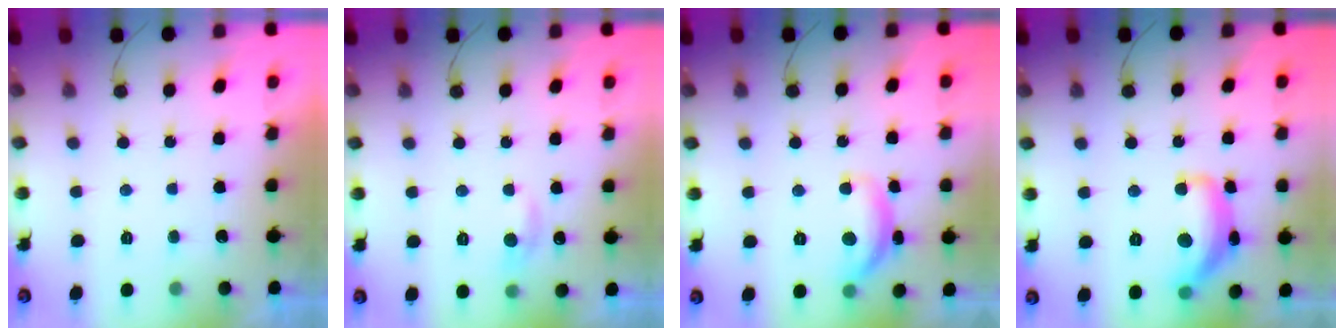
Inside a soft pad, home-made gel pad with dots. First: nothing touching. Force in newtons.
{"total": 5.0, "press": 4.9, "slide": 0.6}
{"total": 12.1, "press": 12.1, "slide": 0.6}
{"total": 14.1, "press": 14.0, "slide": 0.9}